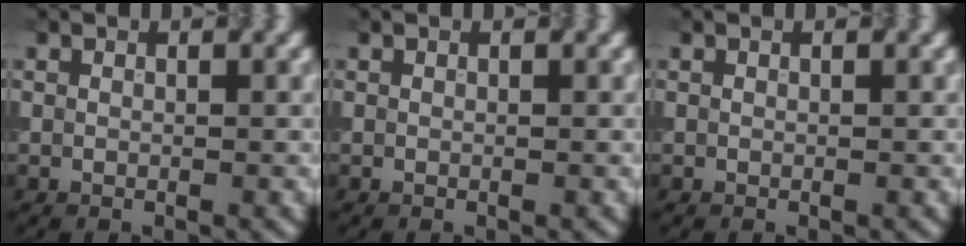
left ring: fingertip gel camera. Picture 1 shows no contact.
{"total": 0.0}
{"total": 0.0}